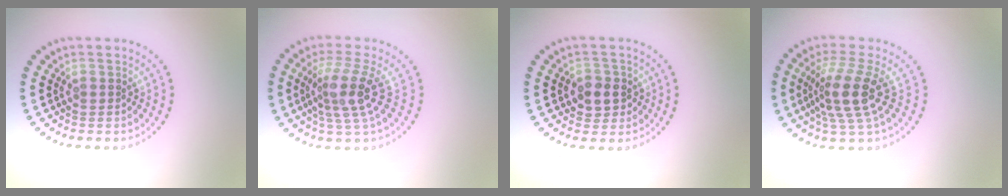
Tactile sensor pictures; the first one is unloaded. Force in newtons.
{"total": 4.1, "press": 2.9, "slide": 2.9}
{"total": 2.5, "press": 2.4, "slide": 0.8}
{"total": 4.2, "press": 3.2, "slide": 2.8}